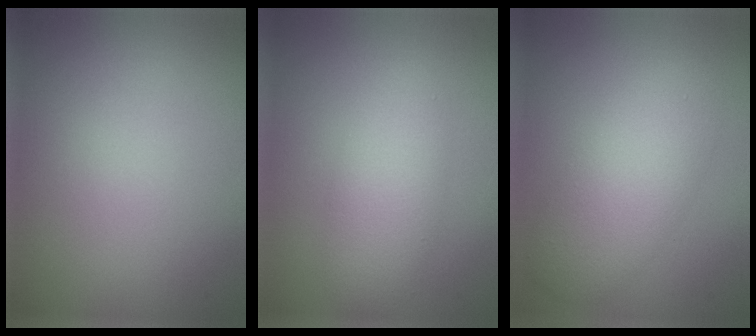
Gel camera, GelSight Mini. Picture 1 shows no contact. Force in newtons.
{"total": 3.6, "press": 3.6, "slide": 0.1}
{"total": 5.4, "press": 5.4, "slide": 0.1}